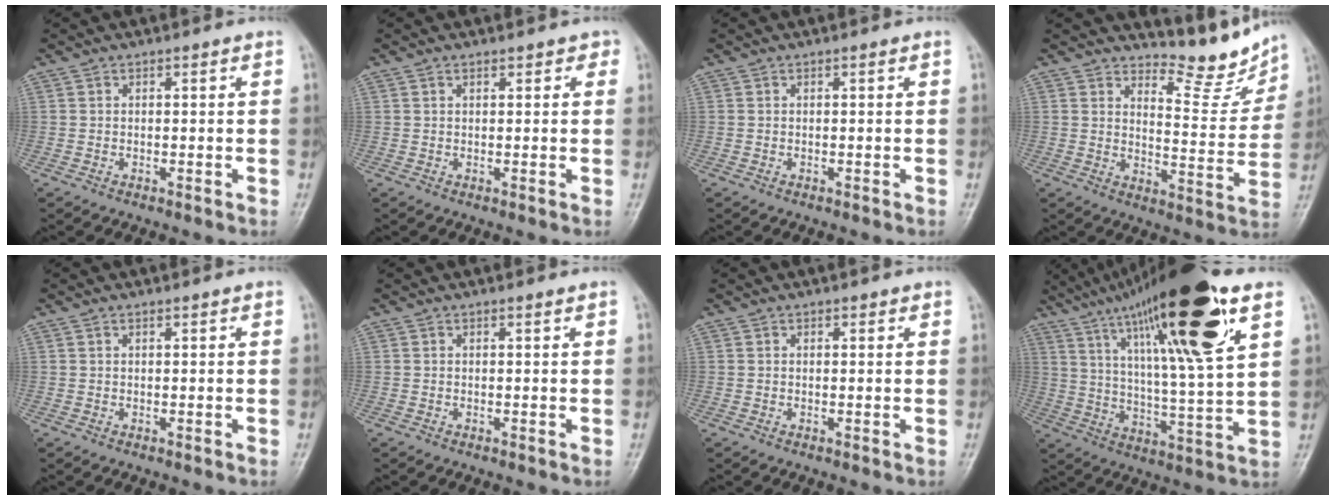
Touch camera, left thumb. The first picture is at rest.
{"total": 1.6, "force": [1.0, 1.0, 0.8], "torque": [0.003, -0.002, 0.009]}
{"total": 0.0}
{"total": 10.0, "force": [9.2, 2.7, 2.8], "torque": [-0.012, -0.086, 0.129]}
{"total": 0.6, "force": [0.5, 0.2, 0.4], "torque": [-0.008, 0.001, 0.009]}
{"total": 0.6, "force": [0.5, 0.0, 0.3], "torque": [-0.005, 0.000, 0.009]}
{"total": 1.0, "force": [0.7, 0.5, 0.5], "torque": [-0.001, -0.003, 0.006]}
{"total": 25.2, "force": [14.1, 3.4, 20.6], "torque": [-0.341, -0.031, 0.235]}